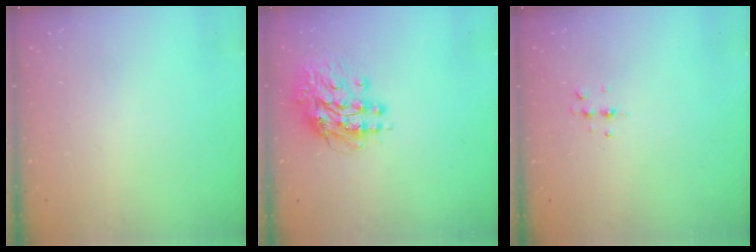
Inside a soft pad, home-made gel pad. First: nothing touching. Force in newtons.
{"total": 12.5, "press": 12.4, "slide": 1.2}
{"total": 4.7, "press": 4.6, "slide": 0.6}